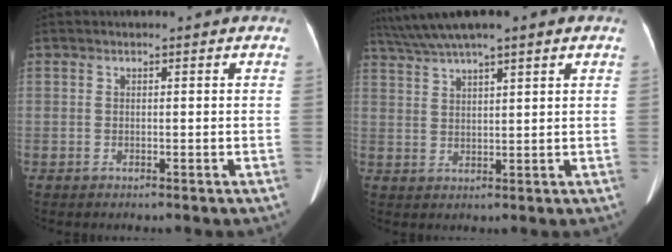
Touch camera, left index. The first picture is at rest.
{"total": 9.2, "force": [7.0, 0.5, 5.8], "torque": [-0.108, 0.043, 0.119]}